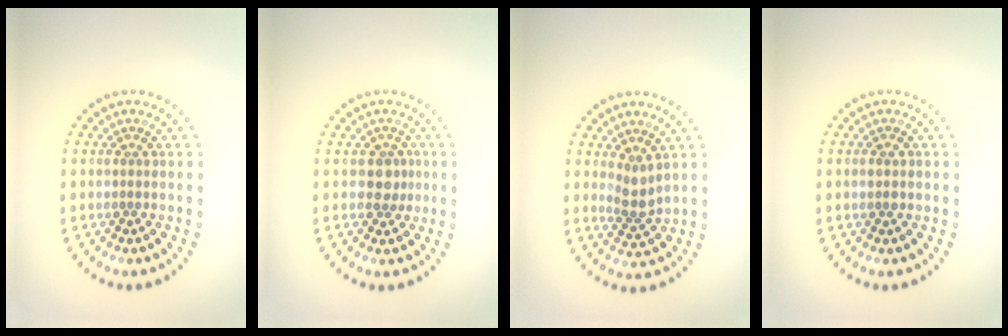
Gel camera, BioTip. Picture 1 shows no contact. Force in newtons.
{"total": 2.0, "press": 1.8, "slide": 0.9}
{"total": 2.0, "press": 1.6, "slide": 1.2}
{"total": 1.3, "press": 1.3, "slide": 0.1}